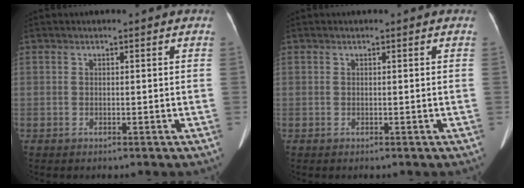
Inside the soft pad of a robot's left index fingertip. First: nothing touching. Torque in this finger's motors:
{"motor_torque": [0.00, 0.00, 0.00, 0.00]}